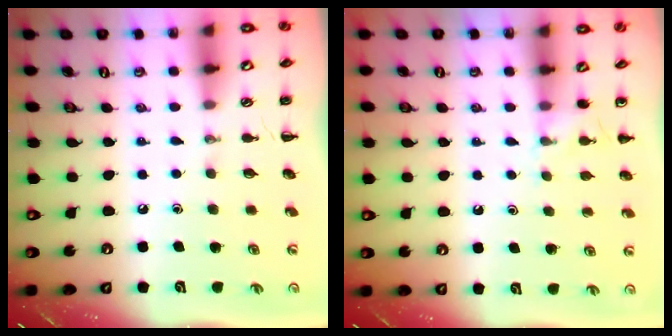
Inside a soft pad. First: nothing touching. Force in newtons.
{"total": 5.5, "press": 5.1, "slide": 2.0}